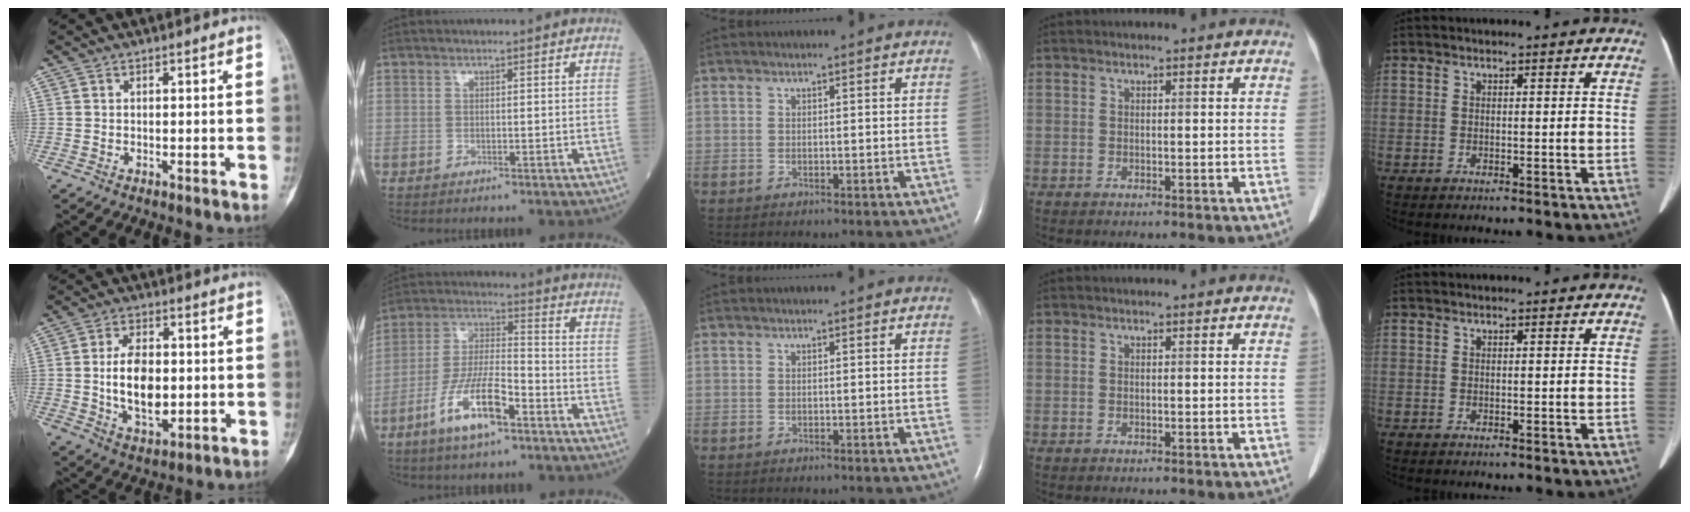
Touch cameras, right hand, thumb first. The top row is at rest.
{"thumb": {"total": 11.0, "force": [-0.2, 6.4, 9.0], "torque": [-0.138, -0.006, 0.002]}, "index": {"total": 11.6, "force": [-6.2, 2.7, 9.5], "torque": [-0.194, -0.005, -0.118]}}